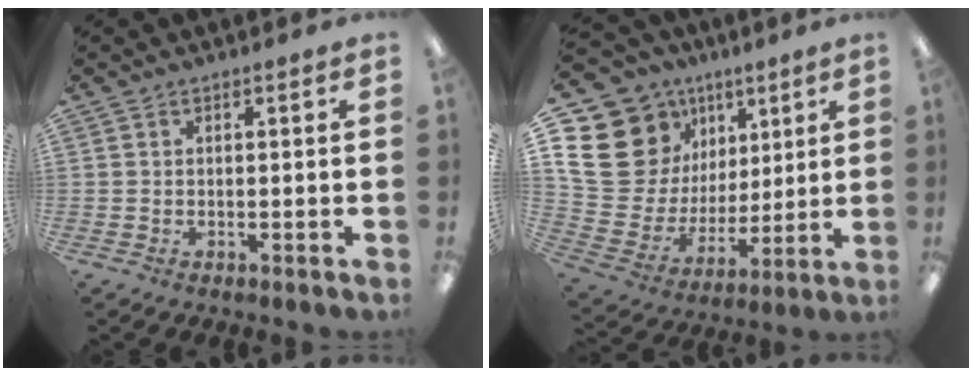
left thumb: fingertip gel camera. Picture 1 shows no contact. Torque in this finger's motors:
{"motor_torque": [0.10, 0.84, 1.29, -1.48, 0.27]}